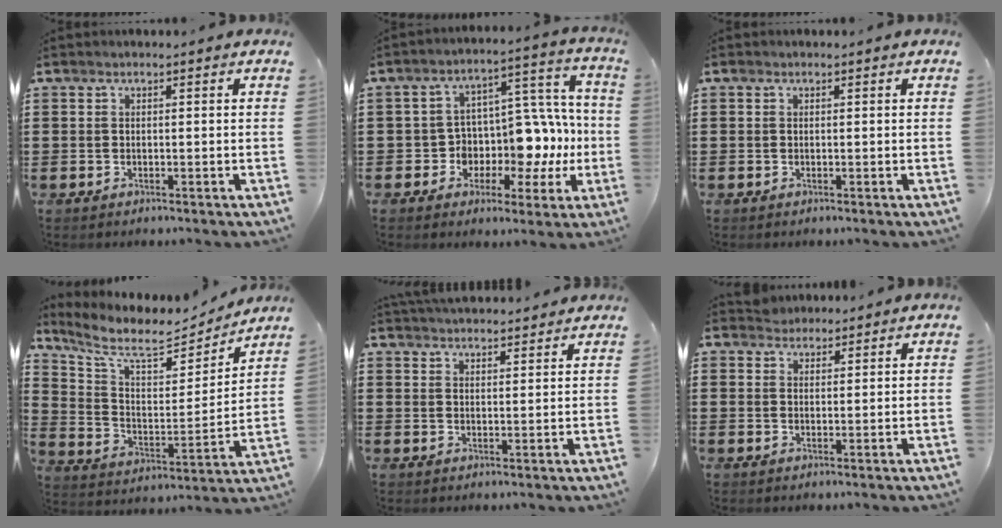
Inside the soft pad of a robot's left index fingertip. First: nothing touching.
{"total": 8.0, "force": [0.3, 7.2, 3.4], "torque": [-0.078, -0.028, 0.014]}
{"total": 0.0}
{"total": 8.4, "force": [7.2, 2.3, 3.7], "torque": [-0.109, -0.046, 0.124]}
{"total": 3.0, "force": [3.0, 0.2, 0.0], "torque": [-0.009, -0.008, 0.058]}
{"total": 2.2, "force": [2.0, 0.8, -0.3], "torque": [-0.002, 0.006, 0.042]}